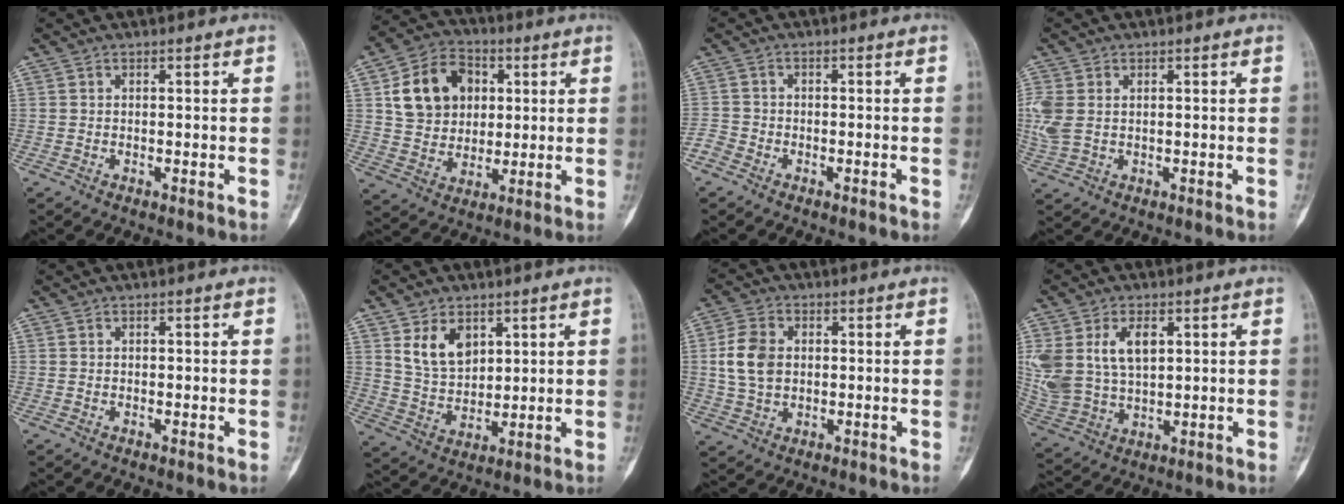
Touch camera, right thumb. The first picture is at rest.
{"total": 14.4, "force": [3.7, 11.4, 7.9], "torque": [-0.104, 0.002, 0.065]}
{"total": 2.6, "force": [-2.0, 1.6, 0.6], "torque": [-0.010, 0.009, -0.043]}
{"total": 6.1, "force": [0.9, 4.2, 4.3], "torque": [-0.122, 0.007, 0.025]}
{"total": 0.0}
{"total": 8.6, "force": [4.0, 5.7, 5.2], "torque": [-0.071, -0.026, 0.085]}
{"total": 8.5, "force": [0.9, 6.1, 5.8], "torque": [-0.106, 0.004, 0.018]}
{"total": 13.7, "force": [4.1, 8.6, 9.9], "torque": [-0.205, -0.004, 0.093]}